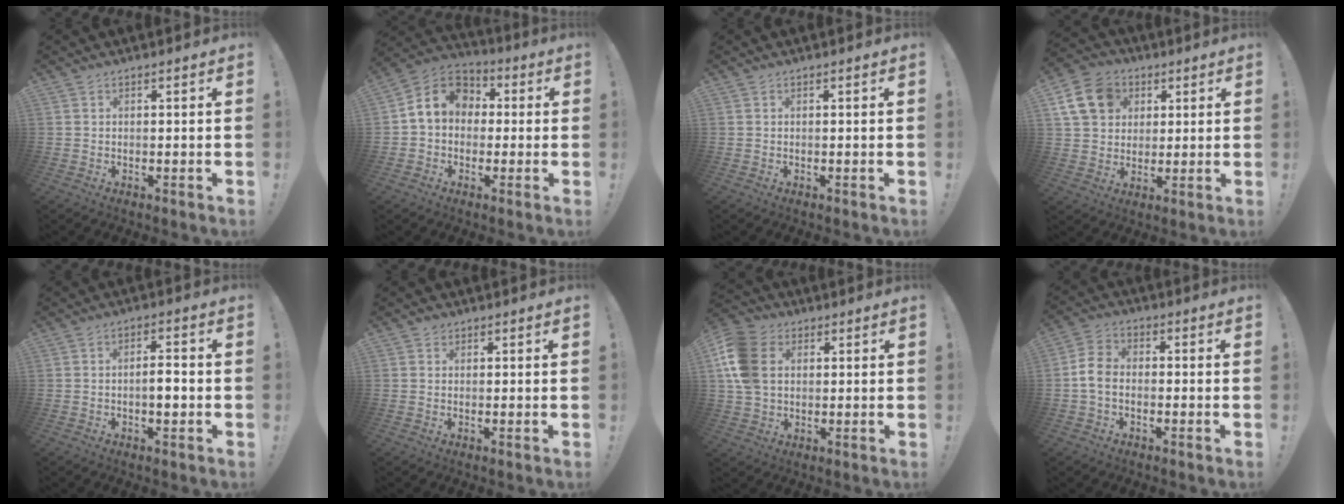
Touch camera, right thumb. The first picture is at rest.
{"total": 10.5, "force": [1.6, 8.8, 5.6], "torque": [-0.080, 0.011, 0.039]}
{"total": 0.0}
{"total": 14.4, "force": [5.1, 11.7, 6.5], "torque": [-0.103, -0.013, 0.105]}
{"total": 4.1, "force": [-1.1, 1.3, 3.8], "torque": [-0.050, 0.001, -0.025]}
{"total": 1.3, "force": [1.0, 0.8, 0.1], "torque": [0.005, 0.000, 0.016]}
{"total": 14.1, "force": [2.8, 10.6, 8.8], "torque": [-0.181, 0.005, 0.056]}
{"total": 6.8, "force": [-1.4, 4.7, 4.6], "torque": [-0.095, 0.014, -0.020]}